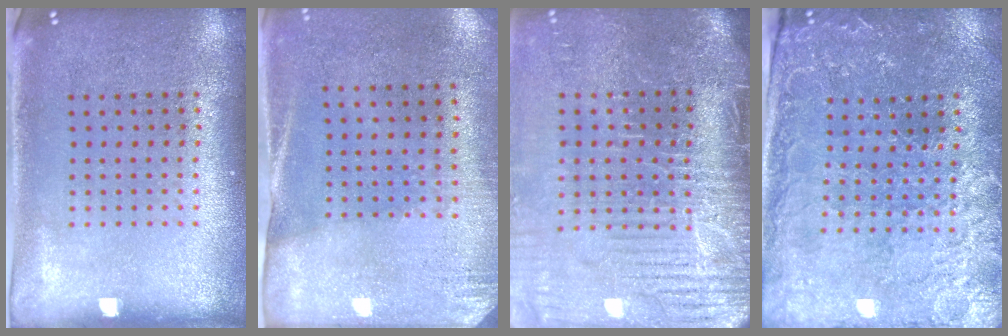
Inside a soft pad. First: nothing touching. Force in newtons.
{"total": 2.7, "press": 2.4, "slide": 1.3}
{"total": 4.7, "press": 4.1, "slide": 2.3}
{"total": 1.5, "press": 1.4, "slide": 0.5}